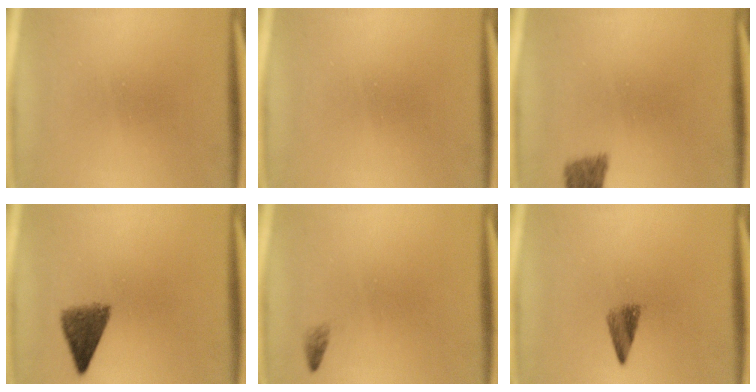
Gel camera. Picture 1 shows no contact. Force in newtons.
{"total": 0.0}
{"total": 3.1}
{"total": 5.0}
{"total": 0.8}
{"total": 2.7}